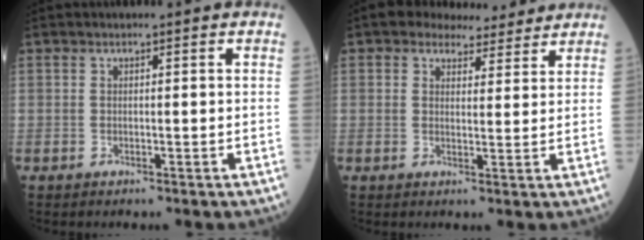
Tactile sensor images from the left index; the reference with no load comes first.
{"total": 6.8, "force": [5.9, 2.9, 1.7], "torque": [-0.014, 0.012, 0.076]}